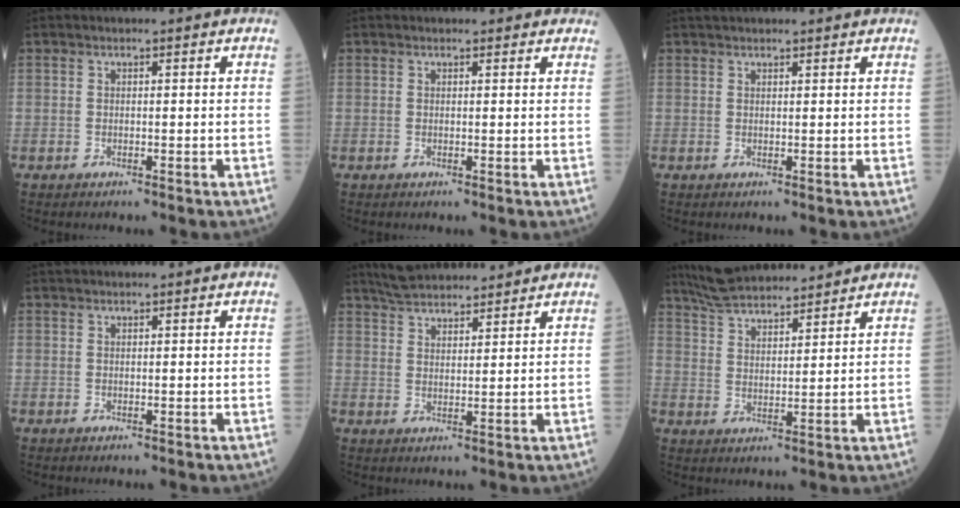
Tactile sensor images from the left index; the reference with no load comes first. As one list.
[{"total": 2.5, "force": [2.1, 1.0, 0.7], "torque": [-0.006, 0.013, 0.016]}, {"total": 4.0, "force": [3.6, 0.7, 1.5], "torque": [-0.017, 0.035, 0.052]}, {"total": 0.7, "force": [0.7, 0.0, 0.2], "torque": [-0.008, 0.015, 0.017]}, {"total": 8.4, "force": [7.9, 1.6, 2.6], "torque": [-0.048, 0.025, 0.134]}, {"total": 11.4, "force": [10.5, 1.8, 3.9], "torque": [-0.073, 0.022, 0.182]}]